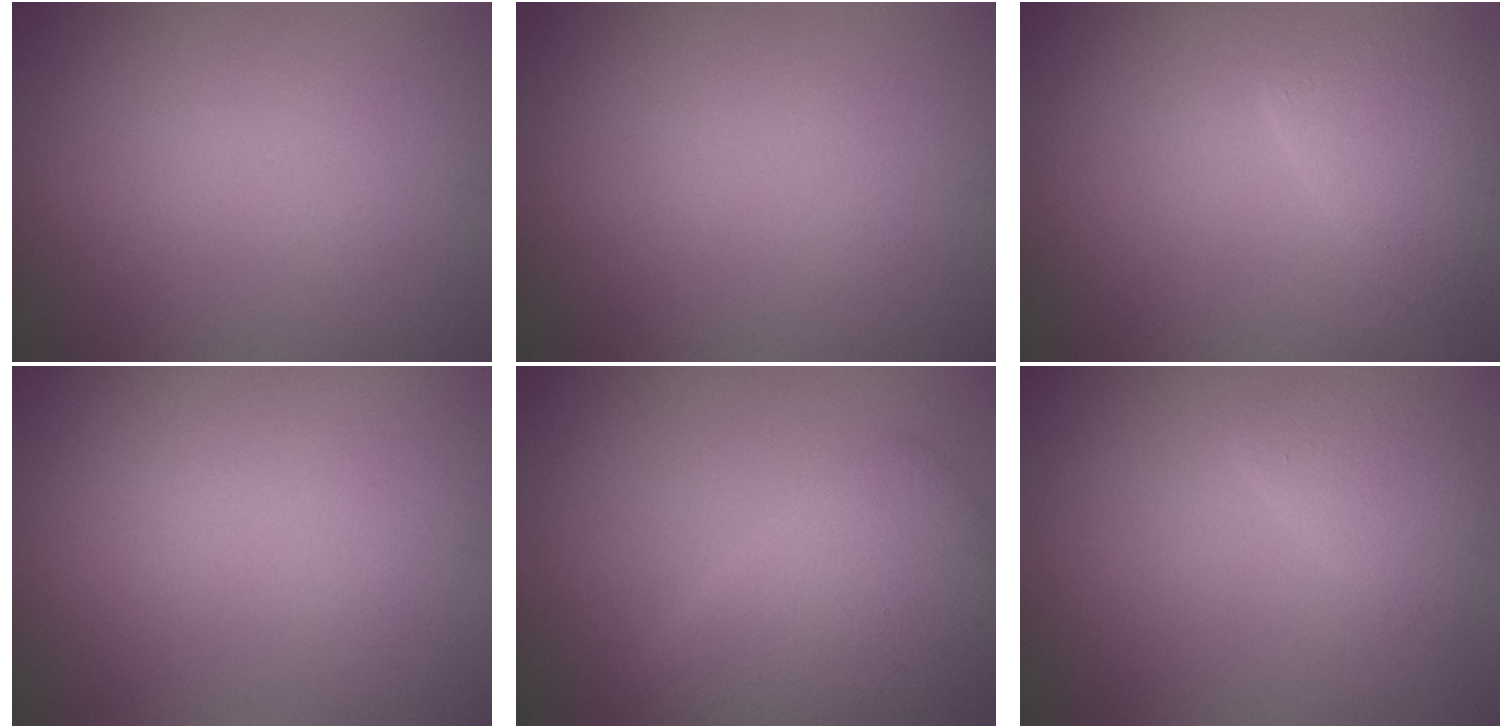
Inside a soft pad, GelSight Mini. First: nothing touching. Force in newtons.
{"total": 0.0}
{"total": 2.9, "press": 2.9, "slide": 0.2}
{"total": 0.0}
{"total": 5.9, "press": 5.9, "slide": 0.0}
{"total": 2.1, "press": 2.1, "slide": 0.1}